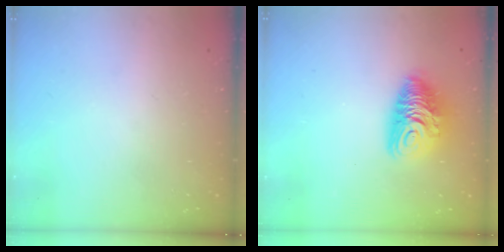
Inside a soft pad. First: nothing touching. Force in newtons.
{"total": 11.5, "press": 11.4, "slide": 1.2}